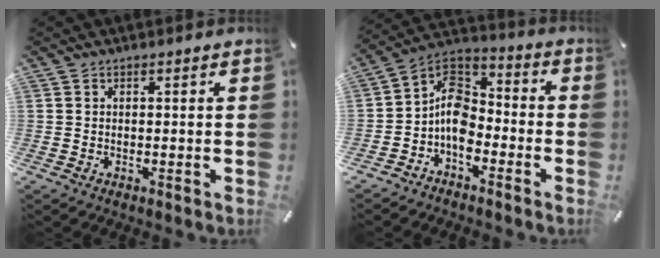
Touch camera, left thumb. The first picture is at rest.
{"total": 9.8, "force": [-4.7, 6.9, 5.2], "torque": [-0.112, 0.019, -0.089]}